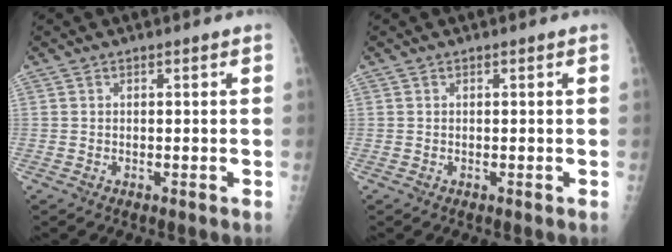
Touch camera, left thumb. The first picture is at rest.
{"total": 0.0}